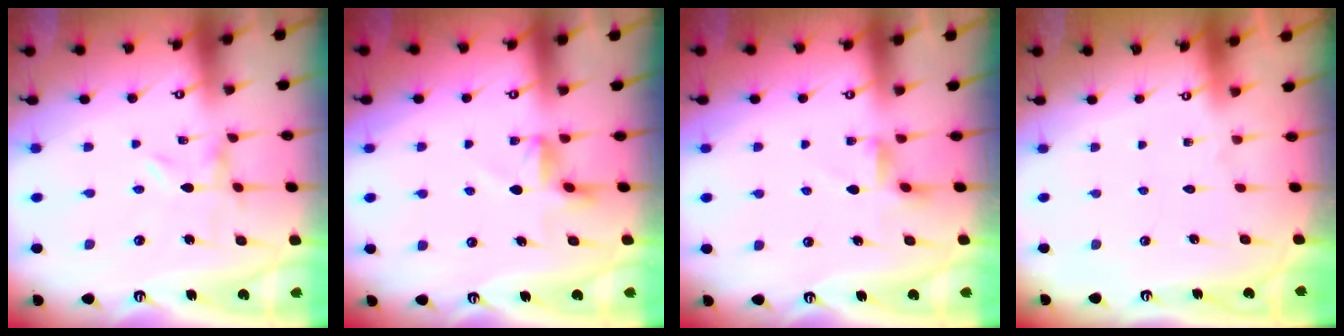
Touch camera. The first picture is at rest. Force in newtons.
{"total": 3.6, "press": 3.2, "slide": 1.6}
{"total": 3.0, "press": 2.9, "slide": 0.5}
{"total": 1.6, "press": 1.6, "slide": 0.1}